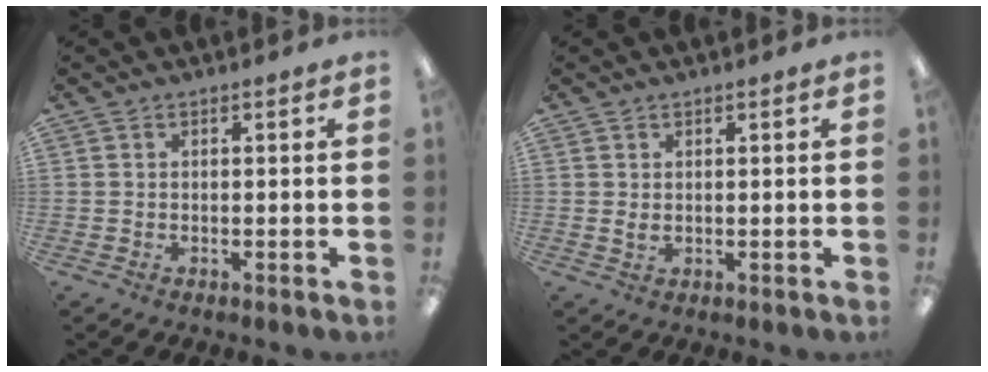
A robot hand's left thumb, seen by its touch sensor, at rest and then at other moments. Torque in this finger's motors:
{"motor_torque": [-0.07, 0.04, 0.08, -0.11, 0.03]}